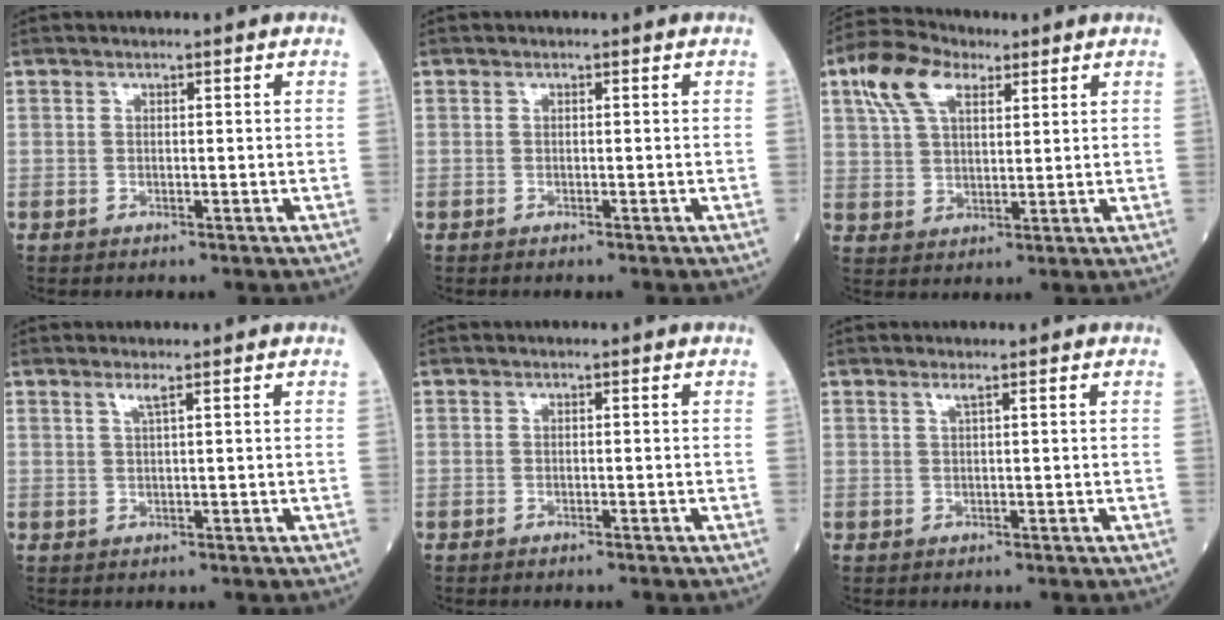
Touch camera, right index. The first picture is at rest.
{"total": 0.6, "force": [-0.4, 0.0, 0.4], "torque": [-0.008, 0.001, -0.004]}
{"total": 8.9, "force": [4.8, 4.2, 6.2], "torque": [-0.142, 0.025, 0.094]}
{"total": 1.3, "force": [0.8, -0.3, 1.0], "torque": [-0.029, 0.000, 0.020]}
{"total": 1.5, "force": [-1.3, 0.0, 0.8], "torque": [-0.013, 0.000, -0.013]}
{"total": 0.8, "force": [0.5, -0.2, 0.6], "torque": [-0.021, 0.001, 0.015]}